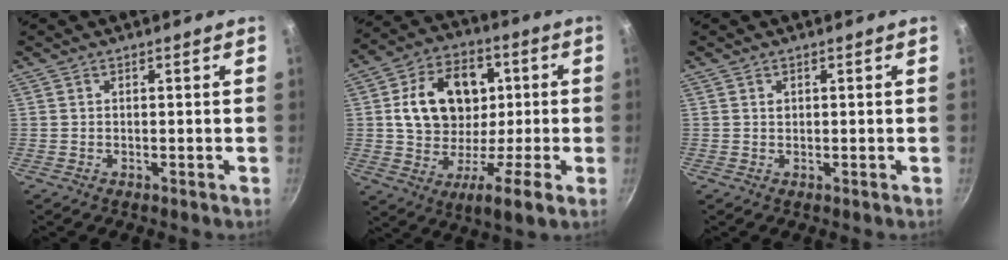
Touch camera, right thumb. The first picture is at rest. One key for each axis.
{"total": 17.6, "fx": 2.1, "fy": 12.7, "fz": 11.9, "tx": -0.171, "ty": 0.026, "tz": 0.025}
{"total": 0.6, "fx": 0.3, "fy": 0.5, "fz": 0.3, "tx": -0.001, "ty": -0.001, "tz": 0.004}